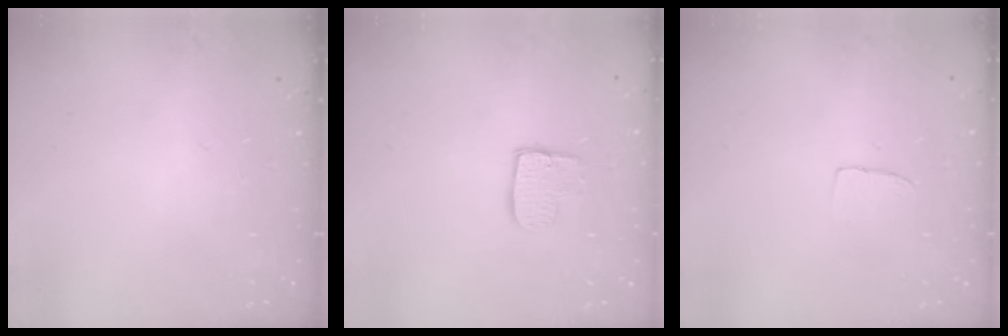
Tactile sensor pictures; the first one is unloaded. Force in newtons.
{"total": 7.8, "press": 7.8, "slide": 0.5}
{"total": 2.4, "press": 2.4, "slide": 0.1}